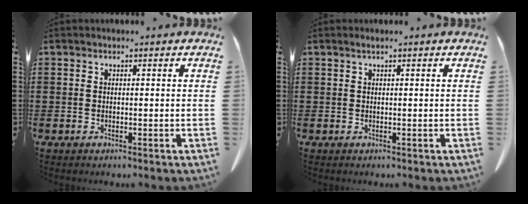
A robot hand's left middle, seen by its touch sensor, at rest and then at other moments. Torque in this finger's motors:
{"motor_torque": [0.05, 0.03, 0.00, 0.00]}